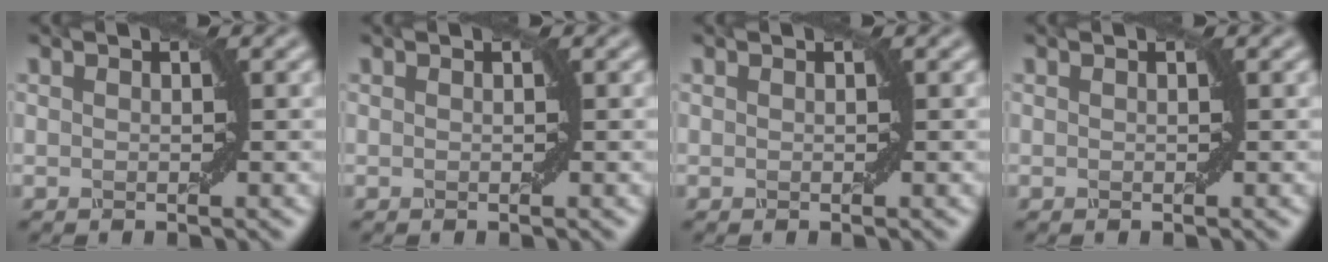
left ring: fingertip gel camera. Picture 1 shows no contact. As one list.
[{"total": 0.0}, {"total": 0.0}, {"total": 0.0}]